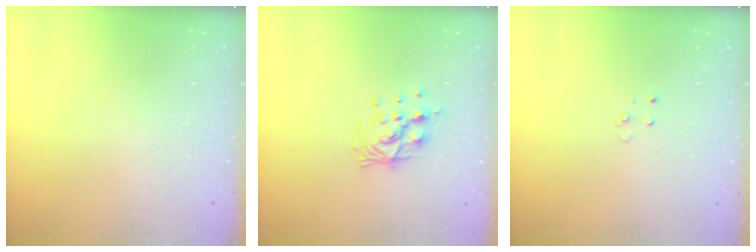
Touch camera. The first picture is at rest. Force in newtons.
{"total": 10.3, "press": 10.3, "slide": 0.9}
{"total": 3.0, "press": 2.9, "slide": 0.3}